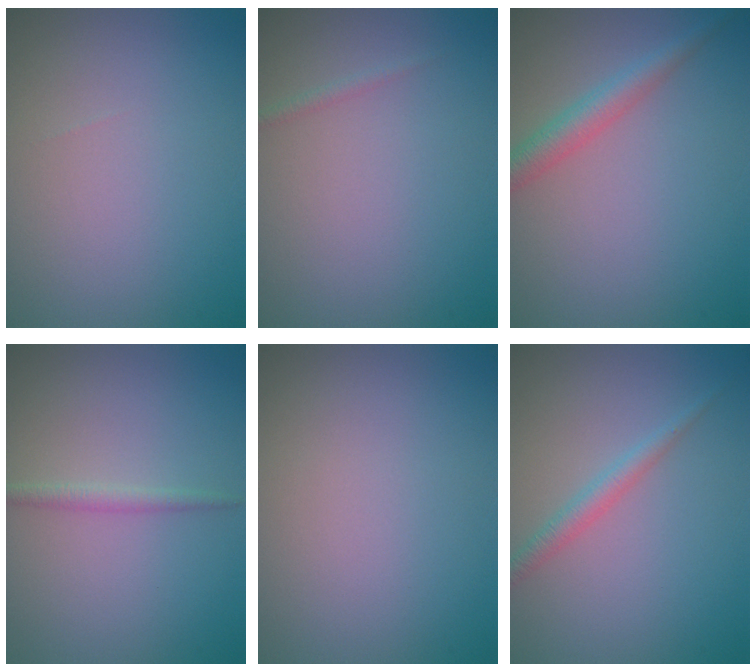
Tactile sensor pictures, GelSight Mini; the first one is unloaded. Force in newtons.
{"total": 0.6, "press": 0.6, "slide": 0.1}
{"total": 2.8, "press": 2.8, "slide": 0.1}
{"total": 1.2, "press": 1.2, "slide": 0.1}
{"total": 0.0}
{"total": 1.7, "press": 1.7, "slide": 0.0}